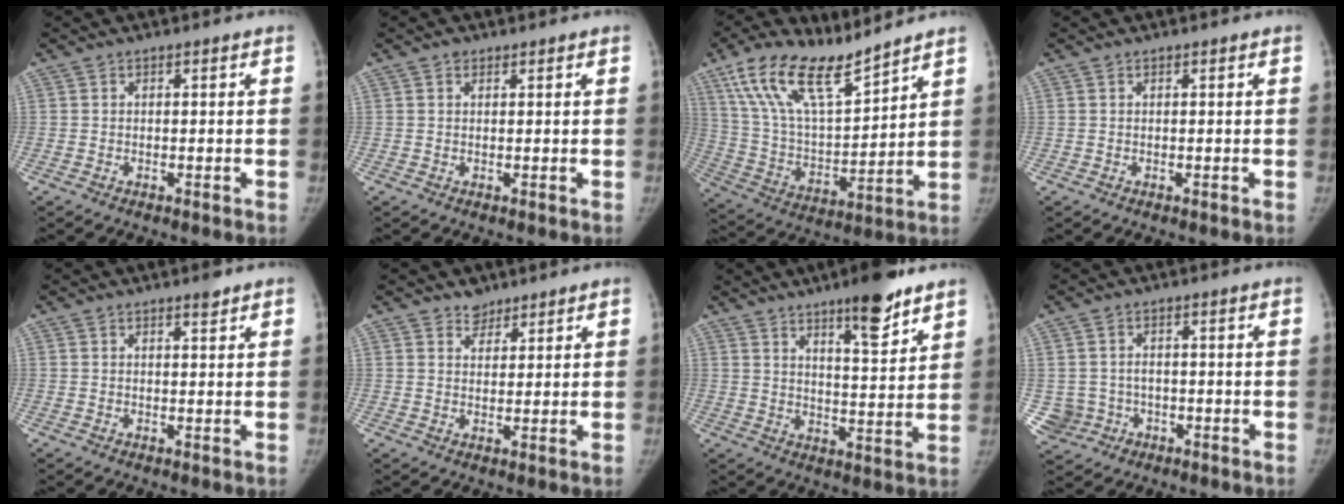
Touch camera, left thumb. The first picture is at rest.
{"total": 1.0, "force": [0.6, 0.7, 0.3], "torque": [-0.001, -0.004, 0.009]}
{"total": 17.5, "force": [12.8, 5.6, 10.6], "torque": [-0.173, -0.055, 0.250]}
{"total": 0.0}
{"total": 1.6, "force": [1.2, 0.3, 0.9], "torque": [-0.012, -0.008, 0.019]}
{"total": 2.9, "force": [2.3, 1.7, 0.3], "torque": [0.015, -0.016, 0.034]}
{"total": 11.3, "force": [7.8, 2.6, 7.8], "torque": [-0.096, -0.050, 0.117]}
{"total": 5.2, "force": [-1.3, 5.0, 1.0], "torque": [-0.007, 0.013, -0.013]}